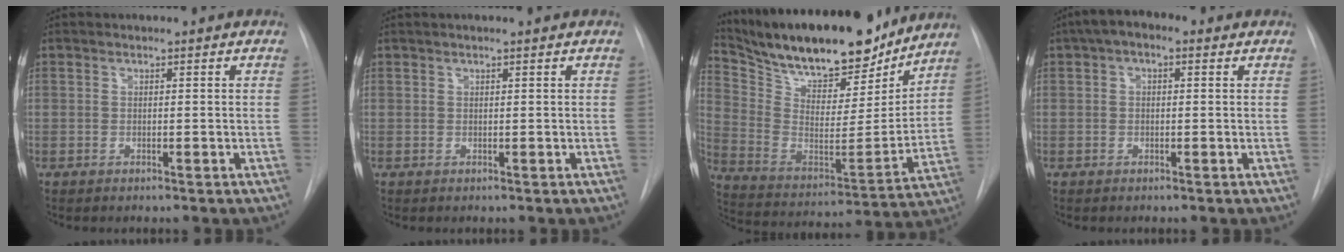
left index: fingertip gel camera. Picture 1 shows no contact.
{"total": 0.8, "force": [0.5, 0.0, 0.6], "torque": [-0.012, 0.008, 0.009]}
{"total": 25.8, "force": [21.8, 7.1, 11.9], "torque": [-0.219, -0.007, 0.338]}
{"total": 4.3, "force": [1.8, 2.2, 3.2], "torque": [-0.057, 0.025, 0.020]}